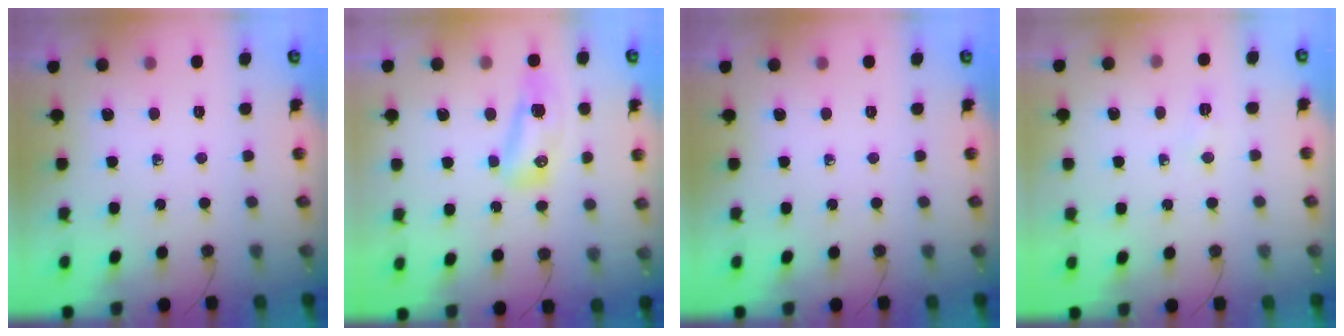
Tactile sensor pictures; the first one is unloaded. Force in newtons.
{"total": 17.6, "press": 11.6, "slide": 13.2}
{"total": 0.0}
{"total": 4.8, "press": 3.0, "slide": 3.7}